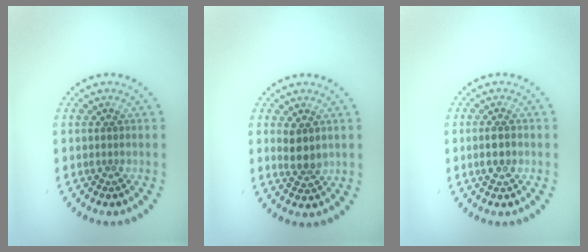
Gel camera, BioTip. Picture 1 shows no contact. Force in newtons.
{"total": 2.0, "press": 1.7, "slide": 1.0}
{"total": 1.7, "press": 1.6, "slide": 0.5}